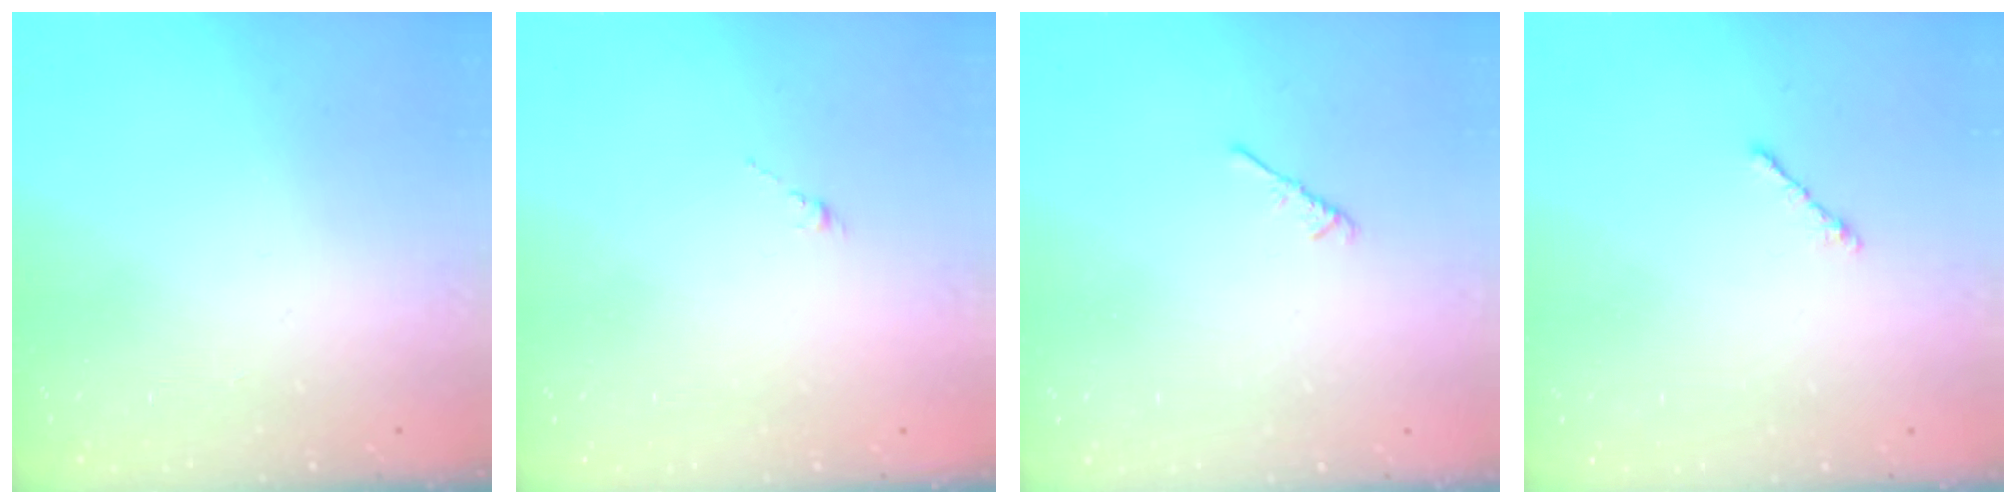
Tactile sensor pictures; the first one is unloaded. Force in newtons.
{"total": 0.0}
{"total": 2.6, "press": 2.6, "slide": 0.6}
{"total": 1.8, "press": 1.7, "slide": 0.6}